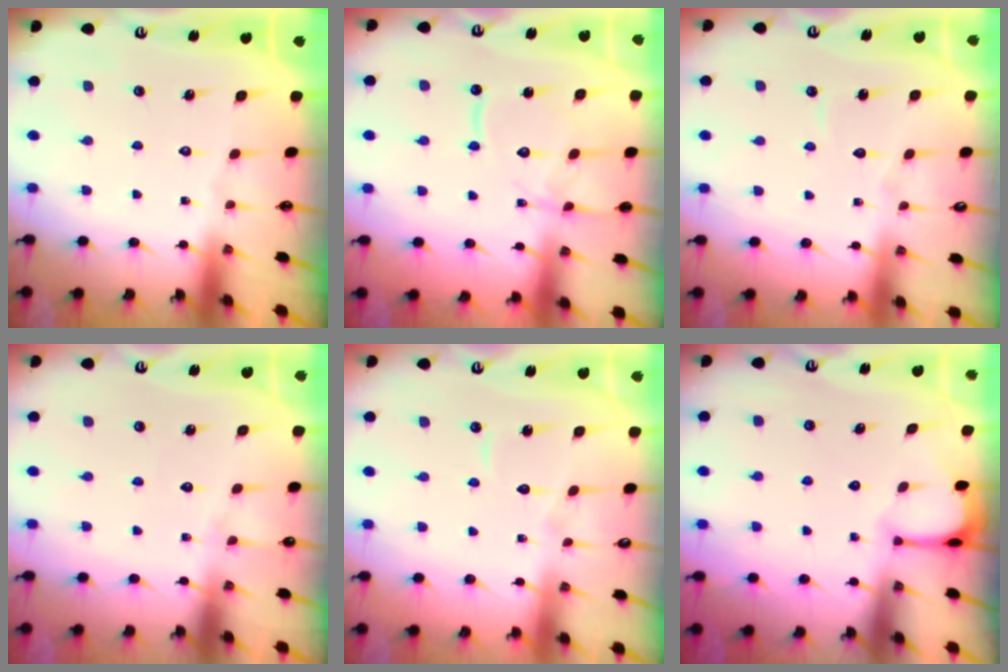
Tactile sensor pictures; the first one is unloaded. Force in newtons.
{"total": 12.8, "press": 12.7, "slide": 1.3}
{"total": 2.9, "press": 2.9, "slide": 0.2}
{"total": 5.2, "press": 5.2, "slide": 0.6}
{"total": 3.9, "press": 3.8, "slide": 0.2}
{"total": 2.0, "press": 2.0, "slide": 0.2}